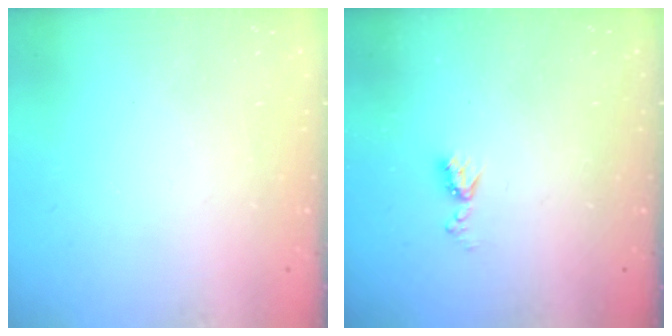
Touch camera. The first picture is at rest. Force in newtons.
{"total": 5.9, "press": 5.9, "slide": 0.8}